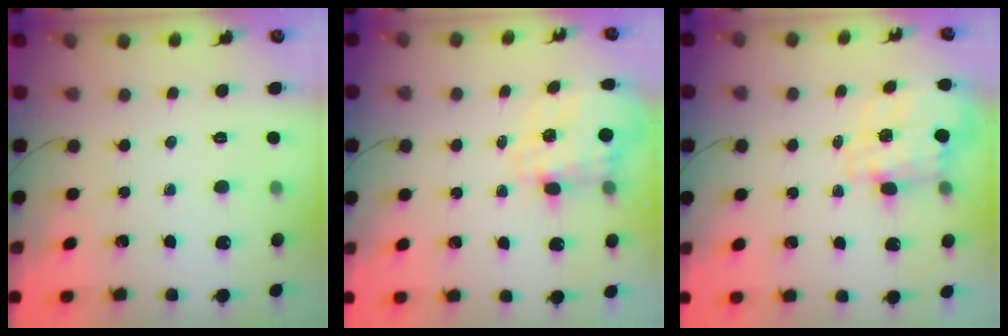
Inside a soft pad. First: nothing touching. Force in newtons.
{"total": 3.4, "press": 3.2, "slide": 1.1}
{"total": 3.3, "press": 3.1, "slide": 1.1}